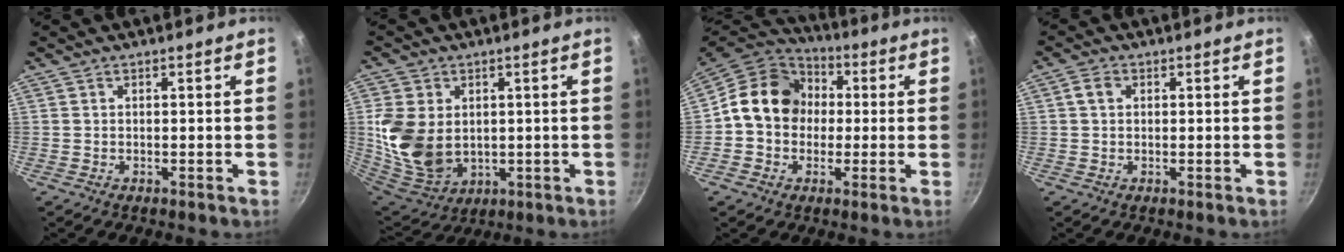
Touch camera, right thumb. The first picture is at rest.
{"total": 14.3, "force": [1.4, 10.6, 9.5], "torque": [-0.180, -0.023, 0.047]}
{"total": 14.7, "force": [0.9, 12.4, 7.8], "torque": [-0.093, 0.036, -0.001]}
{"total": 2.4, "force": [0.5, 1.9, 1.4], "torque": [-0.021, 0.006, 0.006]}